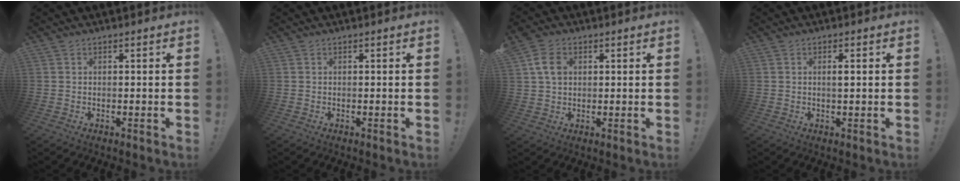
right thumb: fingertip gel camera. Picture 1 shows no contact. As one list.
[{"total": 0.0}, {"total": 6.6, "force": [2.0, 4.7, 4.3], "torque": [-0.070, 0.001, 0.037]}, {"total": 1.8, "force": [0.3, 0.2, 1.7], "torque": [-0.020, -0.005, 0.001]}]